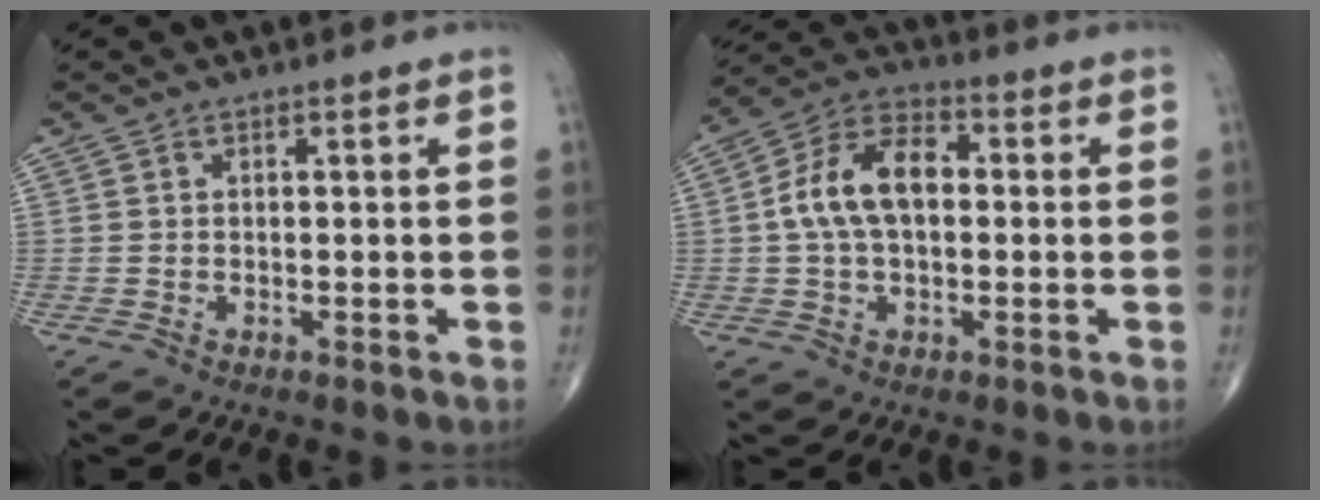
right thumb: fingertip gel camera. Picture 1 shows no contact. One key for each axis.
{"total": 12.0, "fx": 0.7, "fy": 7.3, "fz": 9.5, "tx": -0.174, "ty": 0.031, "tz": 0.004}